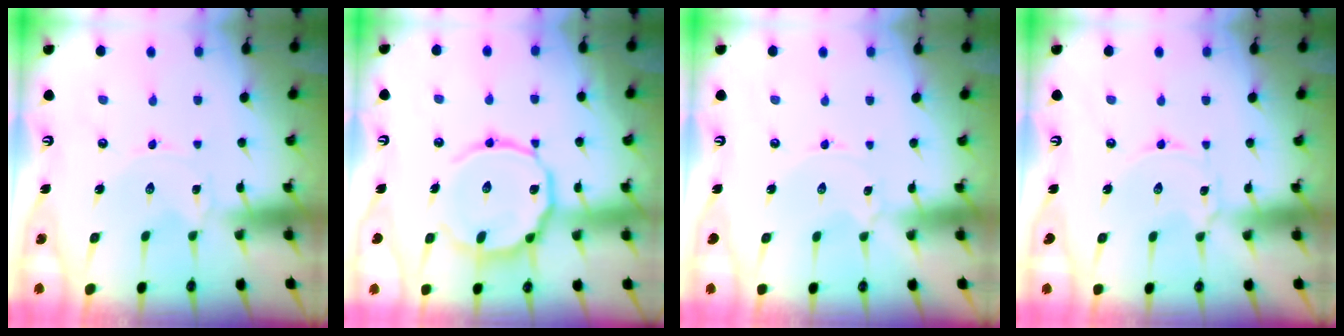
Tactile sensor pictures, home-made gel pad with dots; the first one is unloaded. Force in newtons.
{"total": 14.2, "press": 14.2, "slide": 1.0}
{"total": 0.6, "press": 0.6, "slide": 0.1}
{"total": 1.4, "press": 1.4, "slide": 0.2}